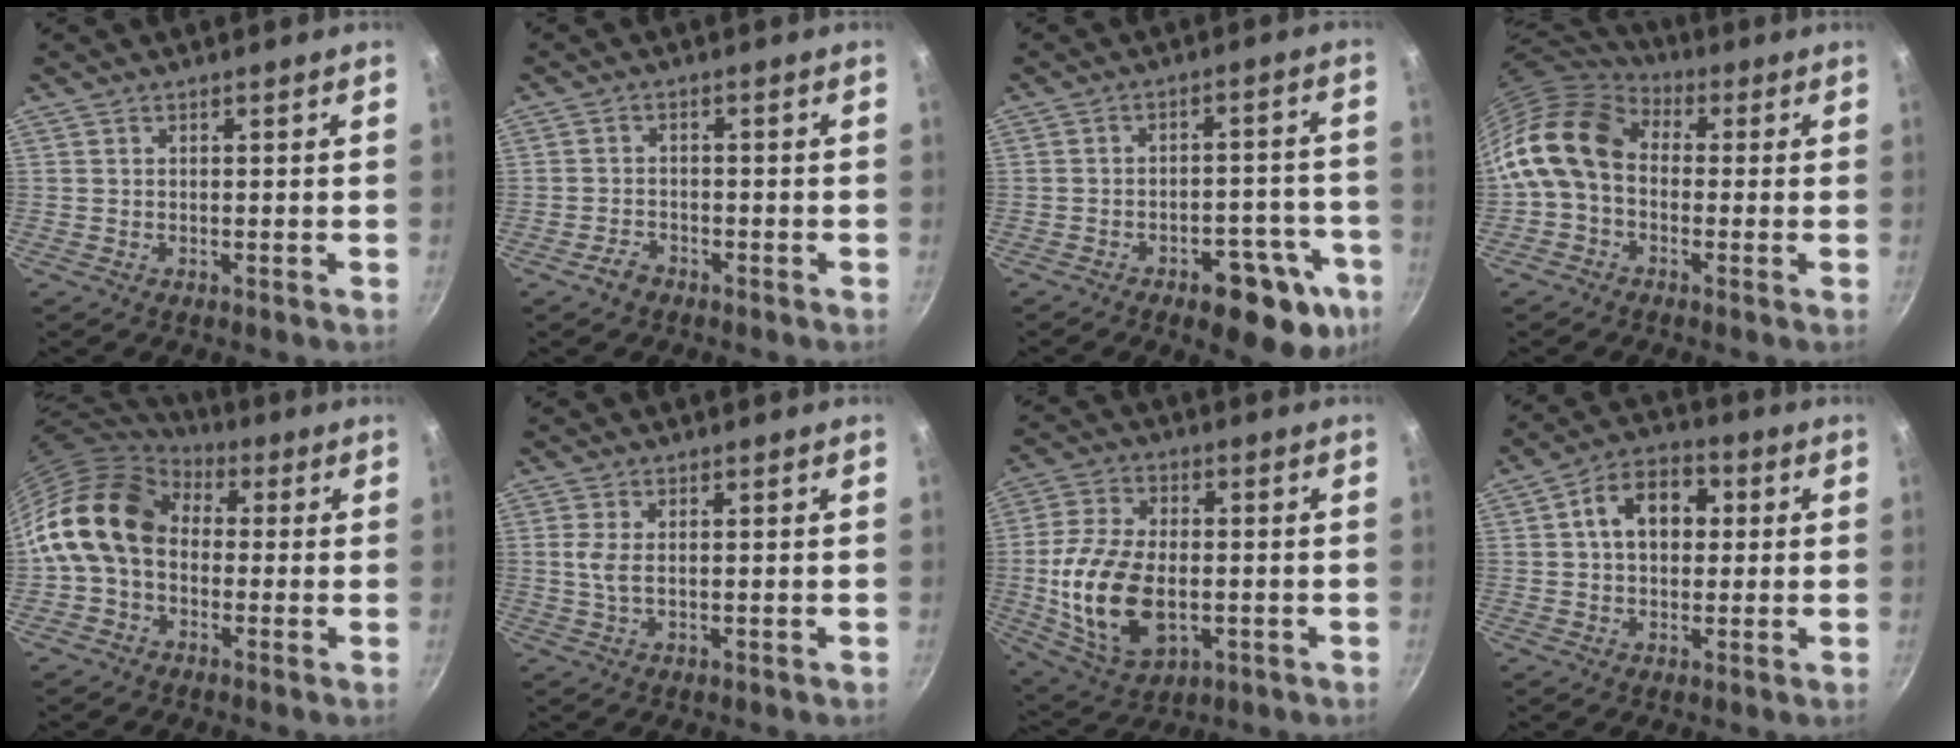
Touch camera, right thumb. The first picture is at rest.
{"total": 2.7, "force": [-2.0, 1.6, 1.0], "torque": [-0.013, 0.024, -0.033]}
{"total": 14.5, "force": [-7.7, 6.5, 10.5], "torque": [-0.074, 0.048, -0.095]}
{"total": 15.2, "force": [-0.1, 11.2, 10.3], "torque": [-0.192, 0.032, -0.023]}
{"total": 16.2, "force": [1.2, 12.0, 10.8], "torque": [-0.186, 0.031, 0.004]}
{"total": 3.7, "force": [0.6, 1.5, 3.3], "torque": [-0.075, -0.002, 0.013]}
{"total": 17.0, "force": [-2.4, 10.1, 13.5], "torque": [-0.255, 0.007, -0.034]}
{"total": 10.5, "force": [1.7, 7.4, 7.2], "torque": [-0.078, 0.021, 0.013]}